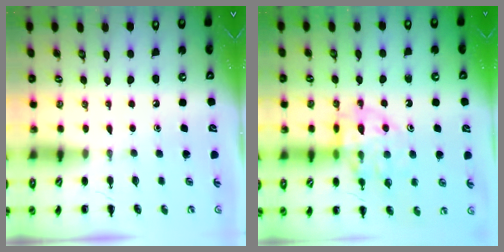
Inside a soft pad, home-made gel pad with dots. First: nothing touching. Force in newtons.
{"total": 13.3, "press": 13.2, "slide": 1.8}